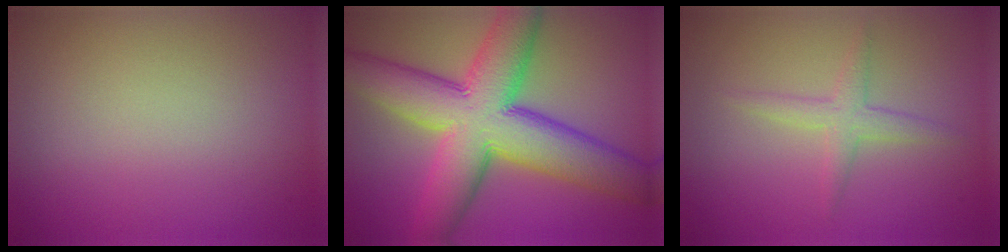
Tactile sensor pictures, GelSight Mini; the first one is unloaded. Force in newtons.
{"total": 12.5, "press": 12.5, "slide": 0.3}
{"total": 2.0, "press": 2.0, "slide": 0.1}